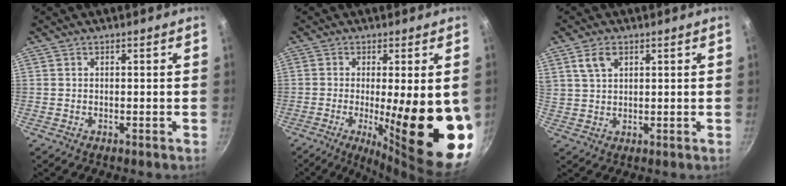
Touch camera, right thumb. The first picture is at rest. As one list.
[{"total": 20.5, "force": [-3.2, 5.7, 19.5], "torque": [-0.249, -0.025, -0.031]}, {"total": 4.7, "force": [2.4, 2.7, 3.0], "torque": [-0.048, 0.001, 0.049]}]